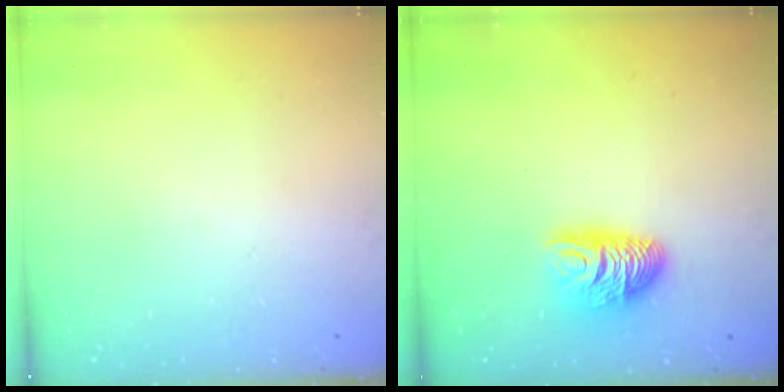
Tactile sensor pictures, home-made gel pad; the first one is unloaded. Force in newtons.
{"total": 9.0, "press": 9.0, "slide": 0.5}